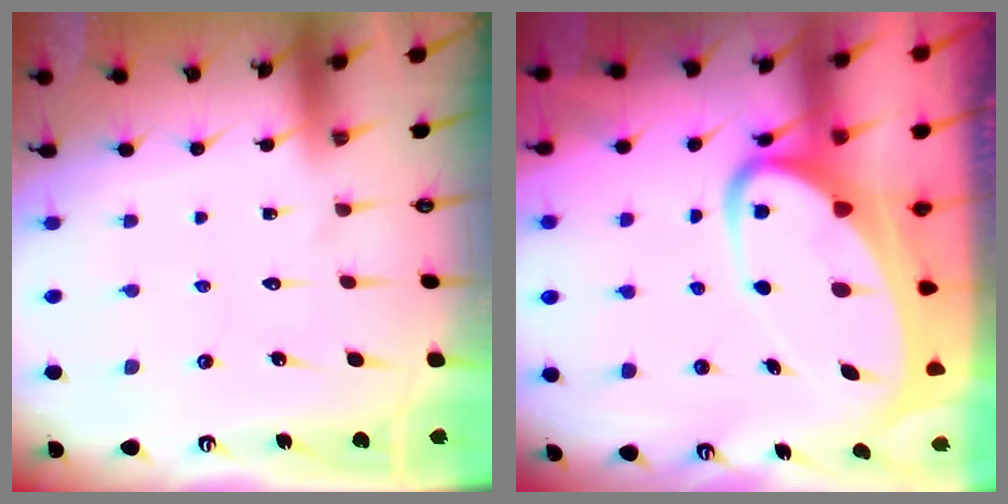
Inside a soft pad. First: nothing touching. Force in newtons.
{"total": 9.2, "press": 9.2, "slide": 1.0}